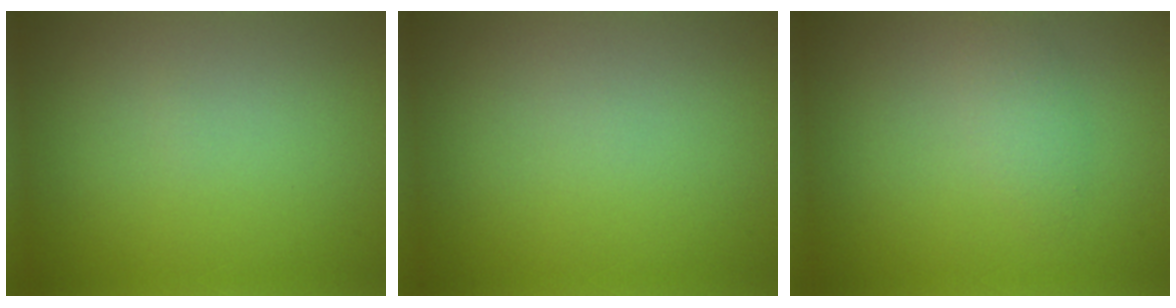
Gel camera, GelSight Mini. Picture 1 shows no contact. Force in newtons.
{"total": 0.0}
{"total": 1.7, "press": 1.7, "slide": 0.0}